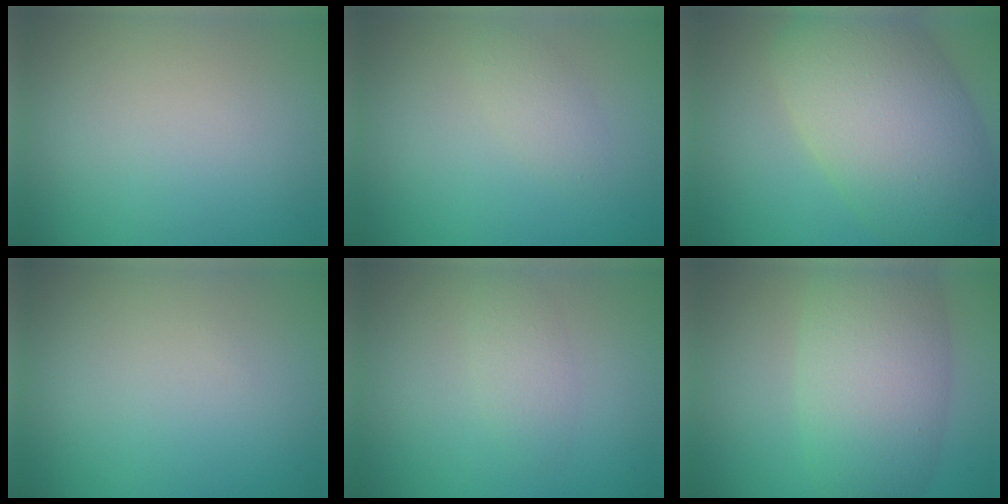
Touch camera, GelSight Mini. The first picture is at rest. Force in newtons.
{"total": 1.5, "press": 1.5, "slide": 0.1}
{"total": 11.8, "press": 11.8, "slide": 0.6}
{"total": 0.0}
{"total": 1.8, "press": 1.8, "slide": 0.1}
{"total": 8.1, "press": 8.1, "slide": 0.3}